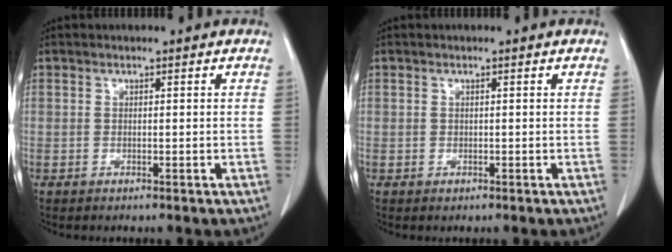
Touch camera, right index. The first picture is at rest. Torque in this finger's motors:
{"motor_torque": [-0.51, -0.27, -0.44, -0.14]}